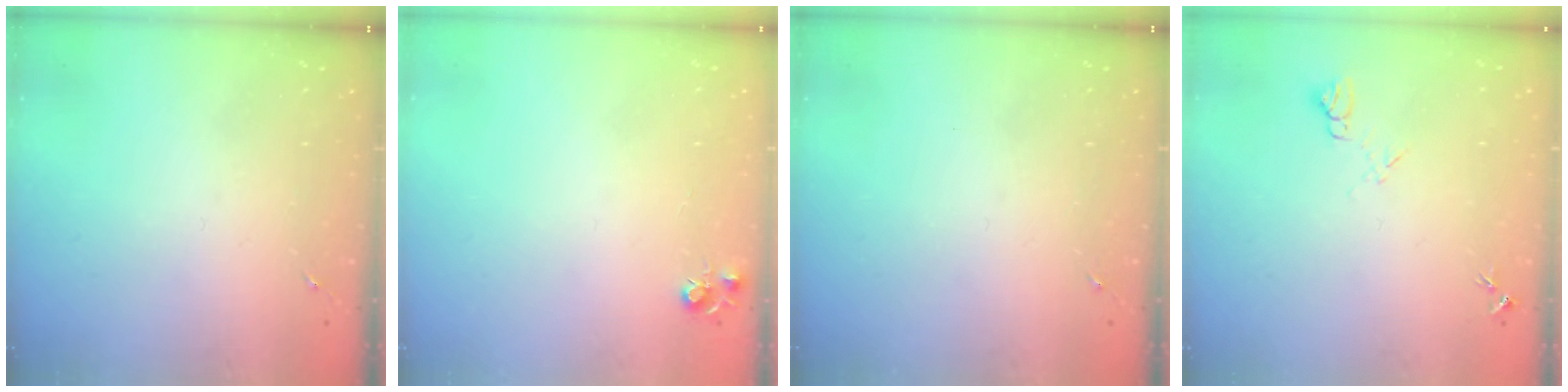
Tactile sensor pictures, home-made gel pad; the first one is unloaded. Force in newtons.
{"total": 5.1, "press": 5.0, "slide": 0.5}
{"total": 0.0}
{"total": 7.1, "press": 7.1, "slide": 0.7}